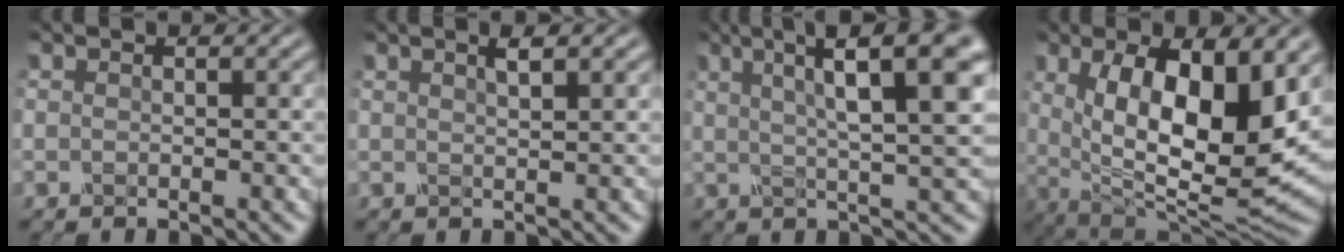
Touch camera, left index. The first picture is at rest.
{"total": 1.9, "force": [0.9, 0.5, 1.6], "torque": [-0.013, 0.007, 0.007]}
{"total": 10.2, "force": [3.8, 2.1, 9.2], "torque": [-0.124, 0.024, 0.058]}
{"total": 12.7, "force": [1.7, 5.2, 11.5], "torque": [-0.186, -0.025, 0.033]}